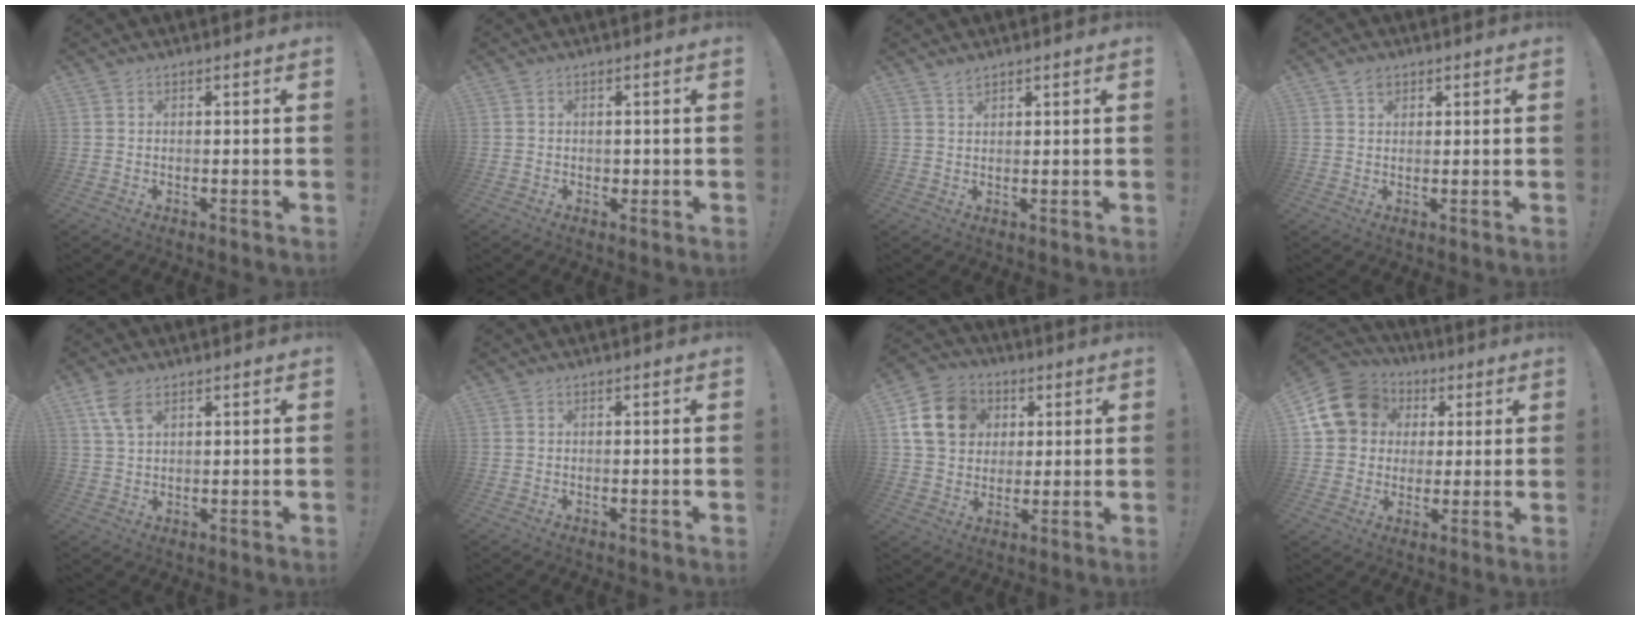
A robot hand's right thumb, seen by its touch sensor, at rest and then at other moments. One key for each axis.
{"total": 1.0, "fx": 0.1, "fy": 1.0, "fz": 0.1, "tx": -0.003, "ty": 0.002, "tz": 0.002}
{"total": 1.8, "fx": 1.6, "fy": 0.4, "fz": 0.6, "tx": -0.008, "ty": -0.009, "tz": 0.029}
{"total": 2.5, "fx": 1.4, "fy": 1.7, "fz": 1.0, "tx": -0.009, "ty": -0.005, "tz": 0.023}
{"total": 5.9, "fx": 3.2, "fy": 2.8, "fz": 4.0, "tx": -0.076, "ty": -0.009, "tz": 0.063}
{"total": 0.0}
{"total": 15.5, "fx": 4.3, "fy": 12.8, "fz": 7.7, "tx": -0.116, "ty": -0.003, "tz": 0.091}
{"total": 16.0, "fx": 4.9, "fy": 13.4, "fz": 7.4, "tx": -0.126, "ty": -0.011, "tz": 0.103}